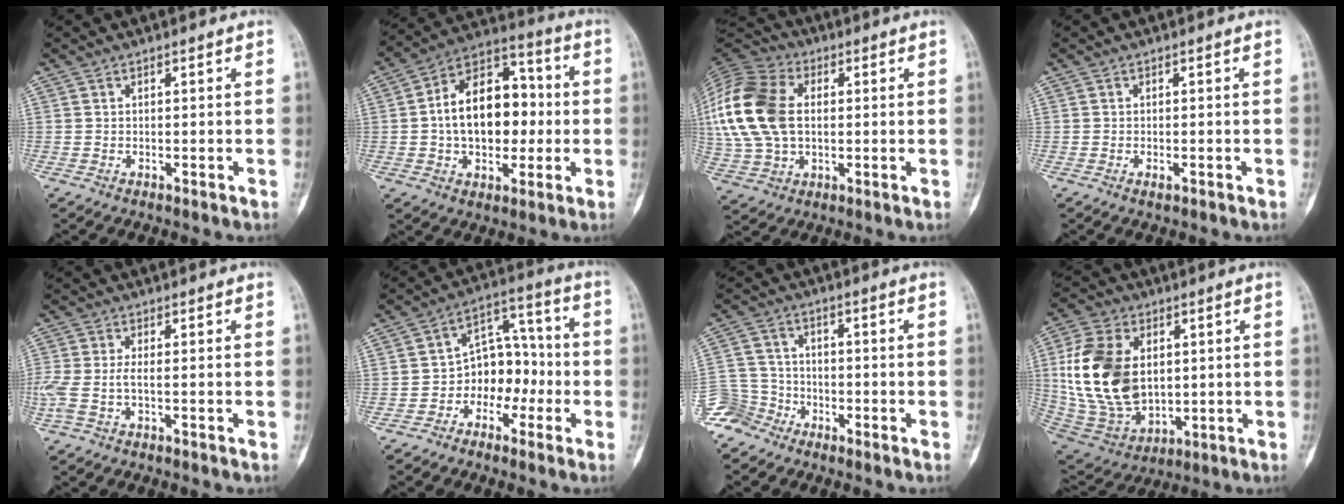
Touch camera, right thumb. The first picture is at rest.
{"total": 17.9, "force": [-0.2, 11.7, 13.5], "torque": [-0.177, 0.037, -0.008]}
{"total": 20.8, "force": [2.2, 13.9, 15.3], "torque": [-0.347, 0.008, 0.041]}
{"total": 1.0, "force": [-0.5, 0.4, 0.8], "torque": [-0.012, 0.000, -0.007]}
{"total": 4.5, "force": [-0.9, 1.7, 4.1], "torque": [-0.118, 0.008, -0.019]}
{"total": 10.0, "force": [-2.9, 7.5, 5.9], "torque": [-0.047, 0.050, -0.060]}
{"total": 6.5, "force": [-4.8, 4.4, -0.3], "torque": [0.028, 0.036, -0.107]}
{"total": 20.5, "force": [2.6, 13.7, 15.0], "torque": [-0.286, -0.014, 0.065]}